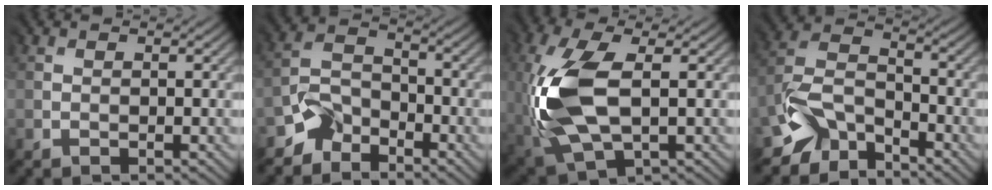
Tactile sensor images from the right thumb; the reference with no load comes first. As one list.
[{"total": 4.2, "force": [-3.8, 1.5, -0.9], "torque": [0.016, 0.001, -0.088]}, {"total": 11.1, "force": [-0.1, 5.9, 9.4], "torque": [-0.243, 0.010, 0.001]}, {"total": 6.3, "force": [-5.4, 3.1, 1.4], "torque": [-0.024, 0.004, -0.131]}]